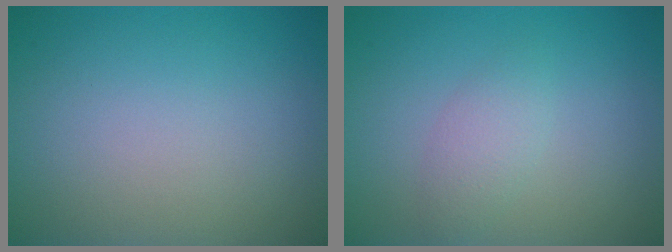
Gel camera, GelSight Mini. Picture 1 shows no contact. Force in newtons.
{"total": 1.7, "press": 1.7, "slide": 0.1}